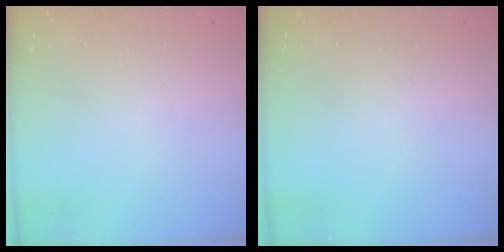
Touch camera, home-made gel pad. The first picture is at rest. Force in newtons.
{"total": 0.0}